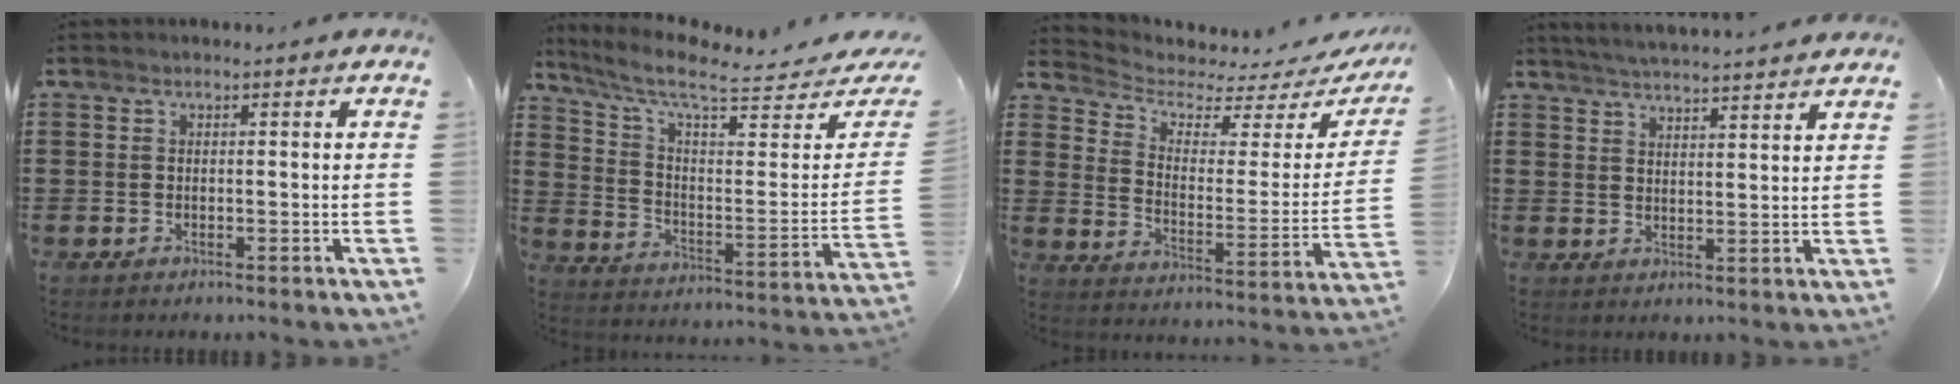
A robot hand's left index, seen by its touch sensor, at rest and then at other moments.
{"total": 8.7, "force": [6.9, 1.3, 5.1], "torque": [-0.118, -0.049, 0.117]}
{"total": 3.6, "force": [3.0, 1.5, 1.5], "torque": [-0.051, -0.023, 0.044]}
{"total": 4.1, "force": [4.0, -0.8, 0.3], "torque": [-0.019, -0.020, 0.070]}